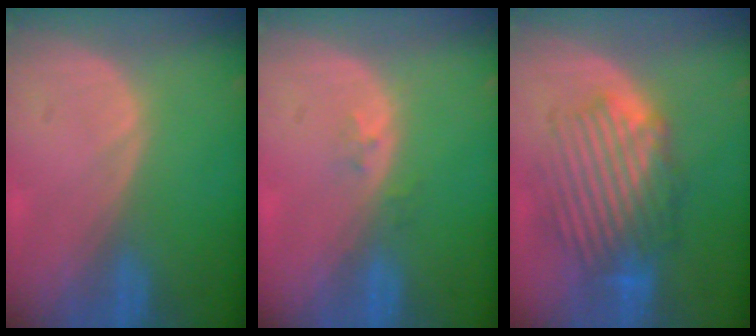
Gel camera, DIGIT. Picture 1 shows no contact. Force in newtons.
{"total": 1.6, "press": 1.2, "slide": 1.0}
{"total": 8.7, "press": 8.5, "slide": 2.2}